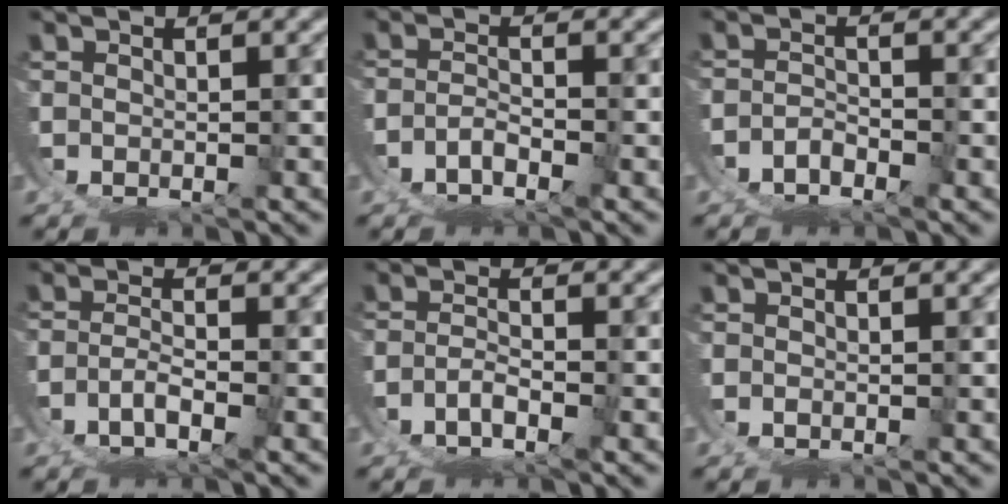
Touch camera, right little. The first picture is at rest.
{"total": 2.9, "force": [-2.4, 0.4, 1.5], "torque": [-0.015, 0.001, -0.045]}
{"total": 3.1, "force": [-2.5, 1.6, 1.0], "torque": [-0.014, 0.002, -0.050]}
{"total": 3.1, "force": [-2.3, -0.4, 2.1], "torque": [-0.024, -0.007, -0.035]}
{"total": 2.8, "force": [-2.3, -0.2, 1.7], "torque": [-0.019, -0.002, -0.039]}
{"total": 0.8, "force": [0.2, -0.8, 0.1], "torque": [-0.001, 0.001, 0.005]}